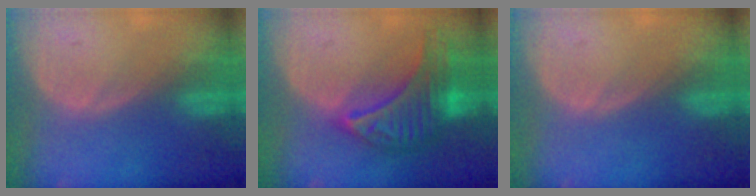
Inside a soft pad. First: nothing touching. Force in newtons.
{"total": 9.8, "press": 9.8, "slide": 0.5}
{"total": 0.0}